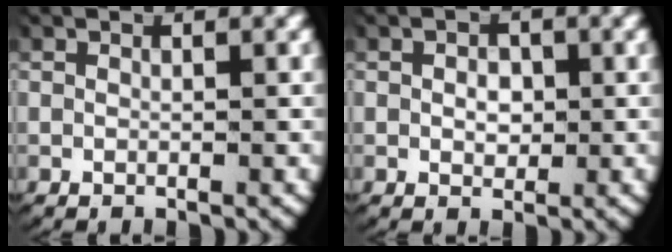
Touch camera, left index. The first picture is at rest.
{"total": 1.6, "force": [0.0, 1.2, 1.0], "torque": [-0.021, -0.010, 0.003]}